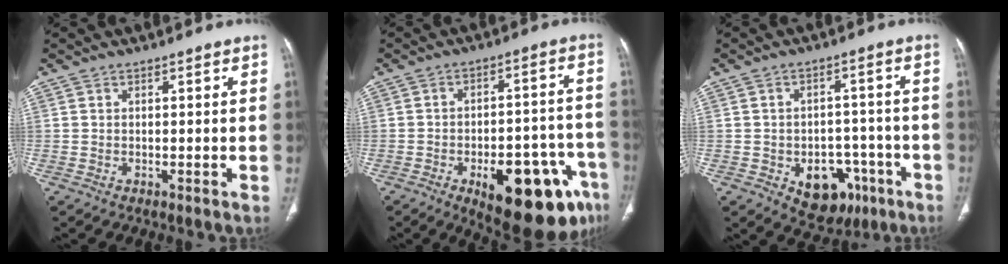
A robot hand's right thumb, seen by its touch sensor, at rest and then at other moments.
{"total": 20.8, "force": [-10.0, 8.4, 16.2], "torque": [-0.154, 0.048, -0.122]}
{"total": 11.4, "force": [-5.0, 8.0, 6.4], "torque": [-0.049, 0.035, -0.054]}